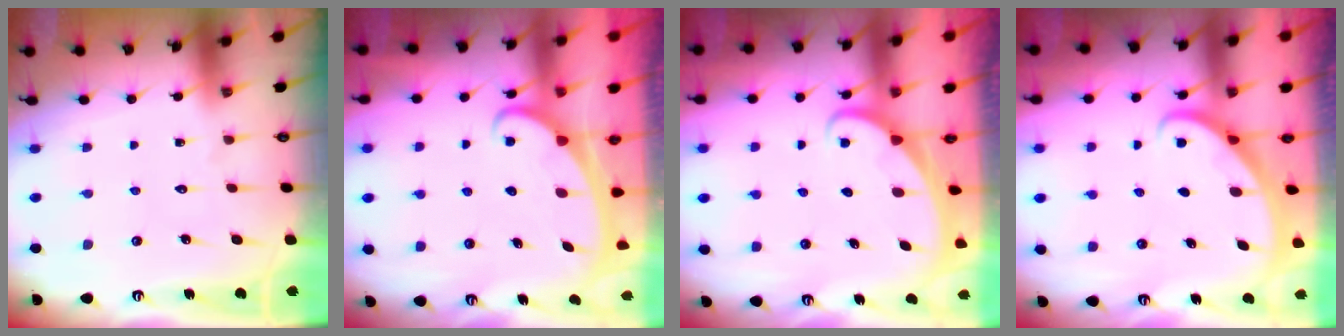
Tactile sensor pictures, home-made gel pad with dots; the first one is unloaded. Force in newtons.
{"total": 2.4, "press": 2.4, "slide": 0.3}
{"total": 1.7, "press": 1.7, "slide": 0.1}
{"total": 2.7, "press": 2.7, "slide": 0.1}